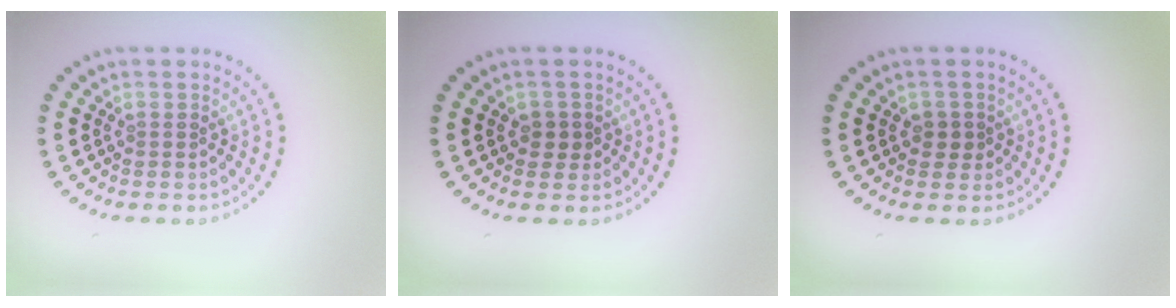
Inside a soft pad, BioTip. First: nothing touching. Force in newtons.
{"total": 1.3, "press": 1.2, "slide": 0.5}
{"total": 1.3, "press": 1.2, "slide": 0.5}